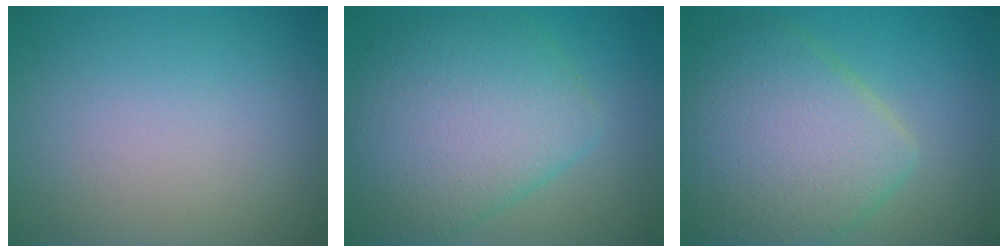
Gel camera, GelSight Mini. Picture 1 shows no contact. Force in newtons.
{"total": 7.9, "press": 7.9, "slide": 0.3}
{"total": 8.0, "press": 8.0, "slide": 0.3}